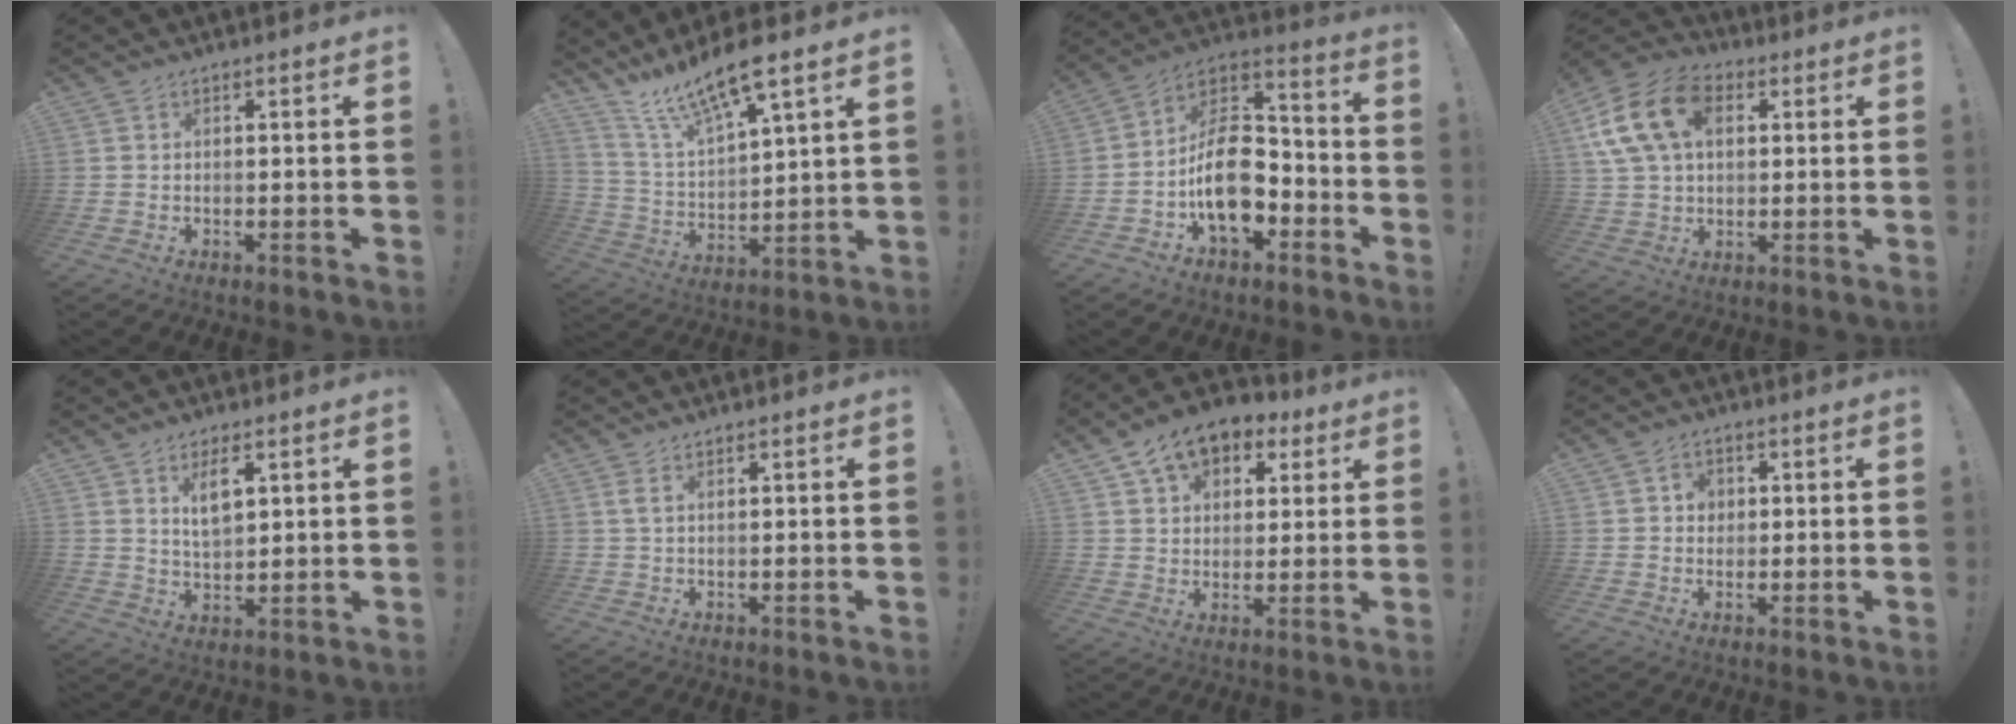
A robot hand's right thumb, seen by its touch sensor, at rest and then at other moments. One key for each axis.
{"total": 13.8, "fx": 11.4, "fy": 2.6, "fz": 7.4, "tx": -0.143, "ty": -0.082, "tz": 0.199}
{"total": 17.2, "fx": -4.8, "fy": 11.2, "fz": 12.1, "tx": -0.202, "ty": 0.028, "tz": -0.071}
{"total": 17.4, "fx": 5.5, "fy": 12.1, "fz": 11.1, "tx": -0.205, "ty": -0.006, "tz": 0.104}
{"total": 6.7, "fx": 3.5, "fy": 3.2, "fz": 4.6, "tx": -0.069, "ty": -0.016, "tz": 0.061}
{"total": 1.8, "fx": 1.1, "fy": 0.2, "fz": 1.5, "tx": -0.026, "ty": -0.001, "tz": 0.017}
{"total": 10.8, "fx": 6.4, "fy": 7.3, "fz": 4.7, "tx": -0.080, "ty": -0.031, "tz": 0.126}
{"total": 3.4, "fx": 0.7, "fy": 3.2, "fz": 1.1, "tx": -0.012, "ty": -0.003, "tz": 0.010}